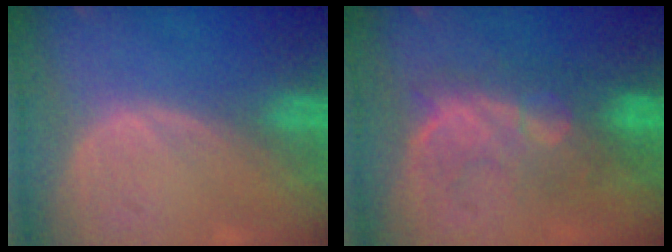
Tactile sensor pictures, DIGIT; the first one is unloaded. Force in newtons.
{"total": 7.9, "press": 7.8, "slide": 1.4}